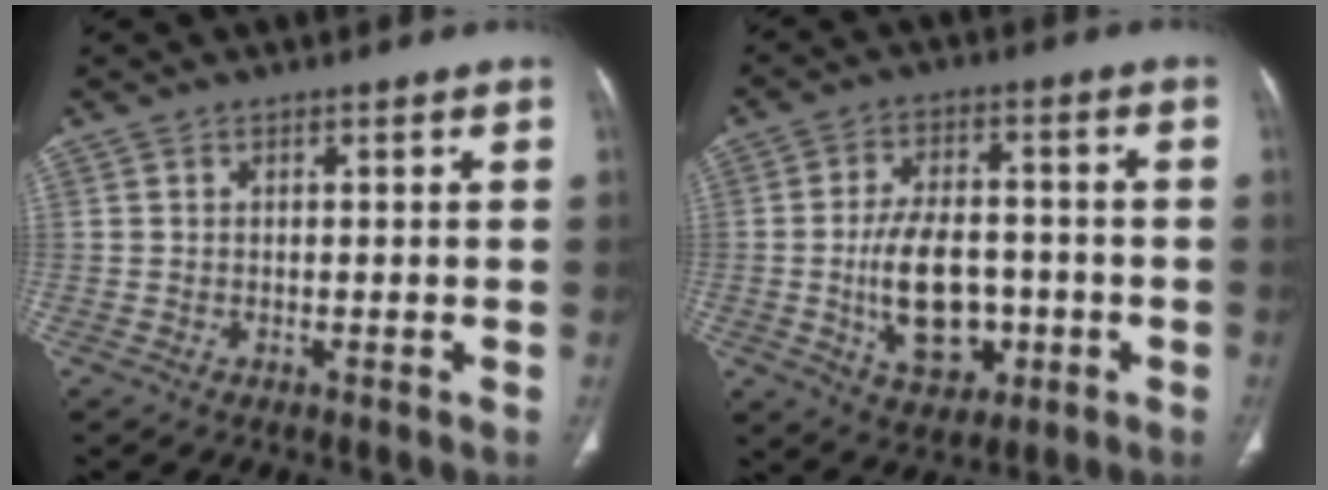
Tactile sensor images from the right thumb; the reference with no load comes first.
{"total": 13.0, "force": [-3.0, 7.6, 10.1], "torque": [-0.166, 0.020, -0.047]}